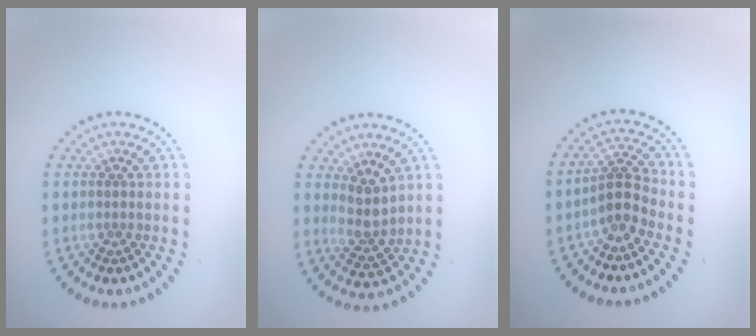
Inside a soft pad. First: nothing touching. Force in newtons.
{"total": 2.8, "press": 2.3, "slide": 1.7}
{"total": 2.8, "press": 2.2, "slide": 1.7}